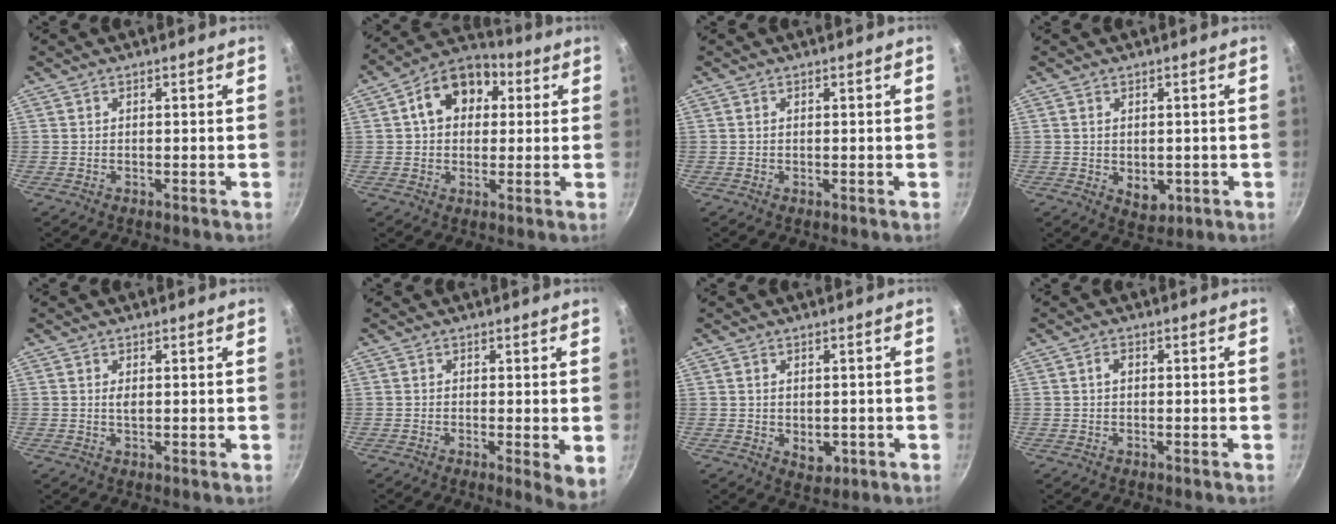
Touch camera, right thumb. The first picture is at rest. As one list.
[{"total": 12.4, "force": [3.0, 9.3, 7.7], "torque": [-0.086, 0.022, 0.029]}, {"total": 0.0}, {"total": 4.5, "force": [-0.4, 3.2, 3.1], "torque": [-0.040, -0.009, 0.000]}, {"total": 1.5, "force": [0.4, 0.7, 1.3], "torque": [-0.023, -0.001, 0.006]}, {"total": 4.4, "force": [-0.1, 1.3, 4.2], "torque": [-0.054, -0.016, -0.003]}, {"total": 3.9, "force": [-0.4, 2.8, 2.7], "torque": [-0.036, -0.007, -0.001]}, {"total": 1.6, "force": [0.3, 1.1, 1.1], "torque": [-0.017, 0.005, 0.003]}]